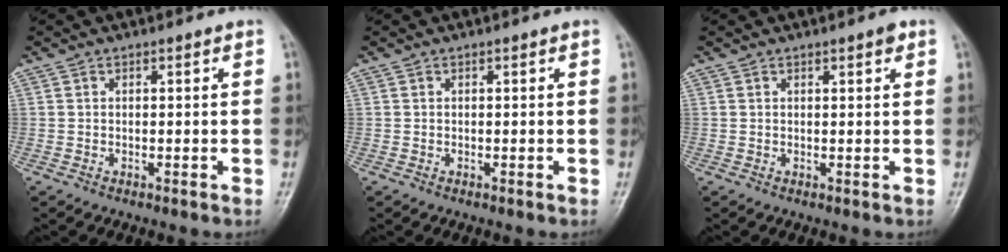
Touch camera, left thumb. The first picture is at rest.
{"total": 0.0}
{"total": 1.5, "force": [0.9, 0.4, 1.1], "torque": [-0.013, -0.002, 0.011]}